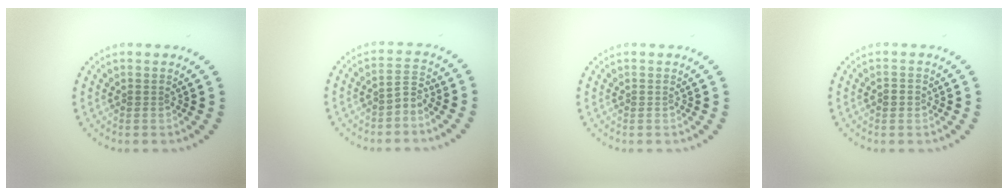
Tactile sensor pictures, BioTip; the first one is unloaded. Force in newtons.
{"total": 1.8, "press": 1.4, "slide": 1.2}
{"total": 0.0}
{"total": 1.0, "press": 0.9, "slide": 0.4}